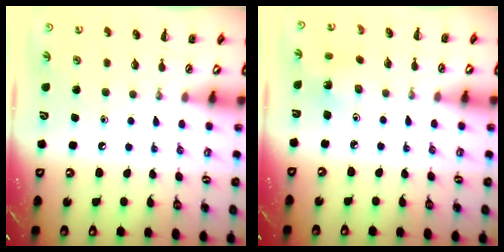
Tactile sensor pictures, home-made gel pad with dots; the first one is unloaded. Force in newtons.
{"total": 1.6, "press": 1.5, "slide": 0.7}